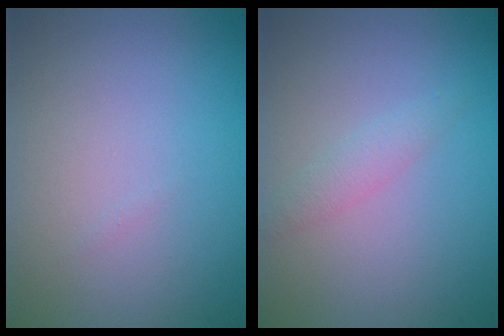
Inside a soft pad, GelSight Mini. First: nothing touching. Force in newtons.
{"total": 1.3, "press": 1.3, "slide": 0.1}